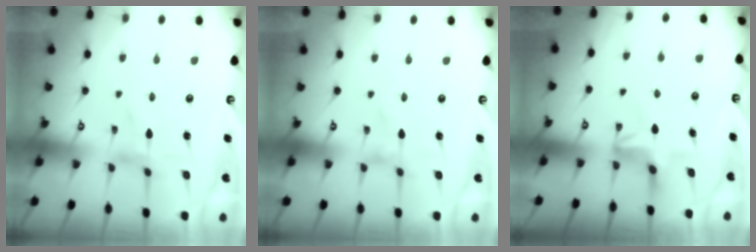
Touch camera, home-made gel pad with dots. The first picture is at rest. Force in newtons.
{"total": 0.0}
{"total": 5.7, "press": 5.4, "slide": 1.9}